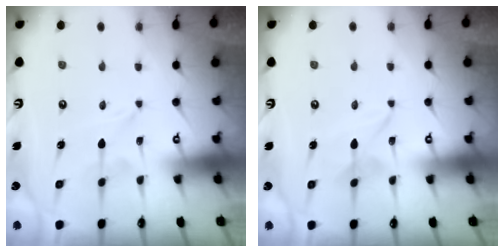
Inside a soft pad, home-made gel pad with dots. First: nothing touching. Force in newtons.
{"total": 1.8, "press": 1.7, "slide": 0.2}